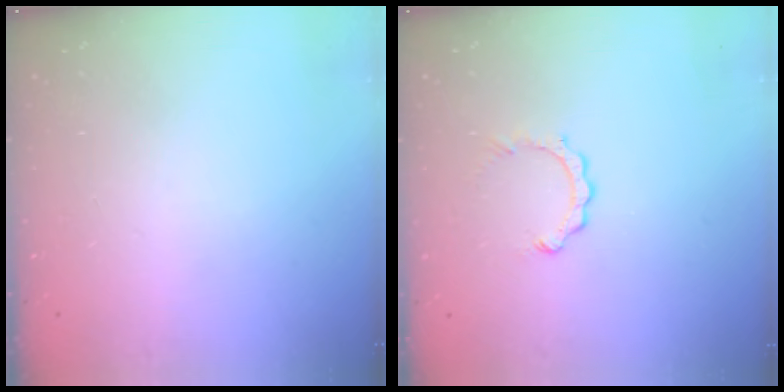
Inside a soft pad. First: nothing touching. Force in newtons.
{"total": 2.5, "press": 2.4, "slide": 0.4}